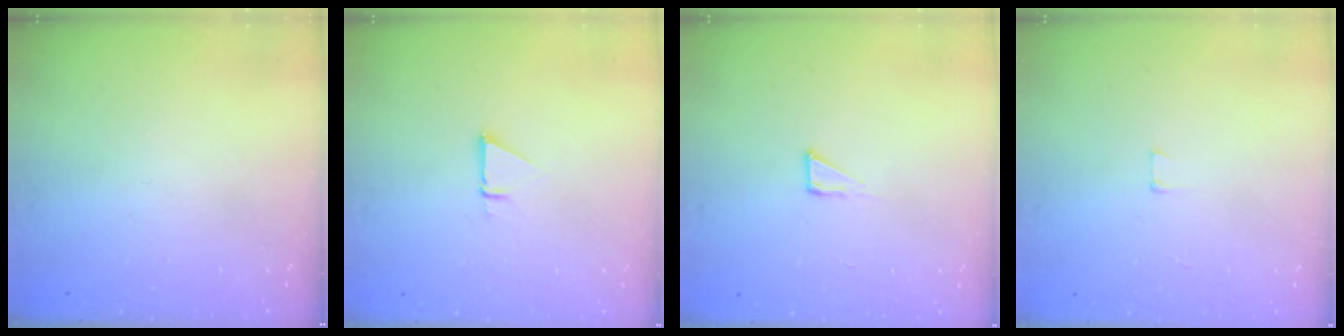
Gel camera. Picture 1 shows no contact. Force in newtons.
{"total": 1.4, "press": 1.4, "slide": 0.0}
{"total": 2.3, "press": 2.3, "slide": 0.1}
{"total": 3.0, "press": 3.0, "slide": 0.2}